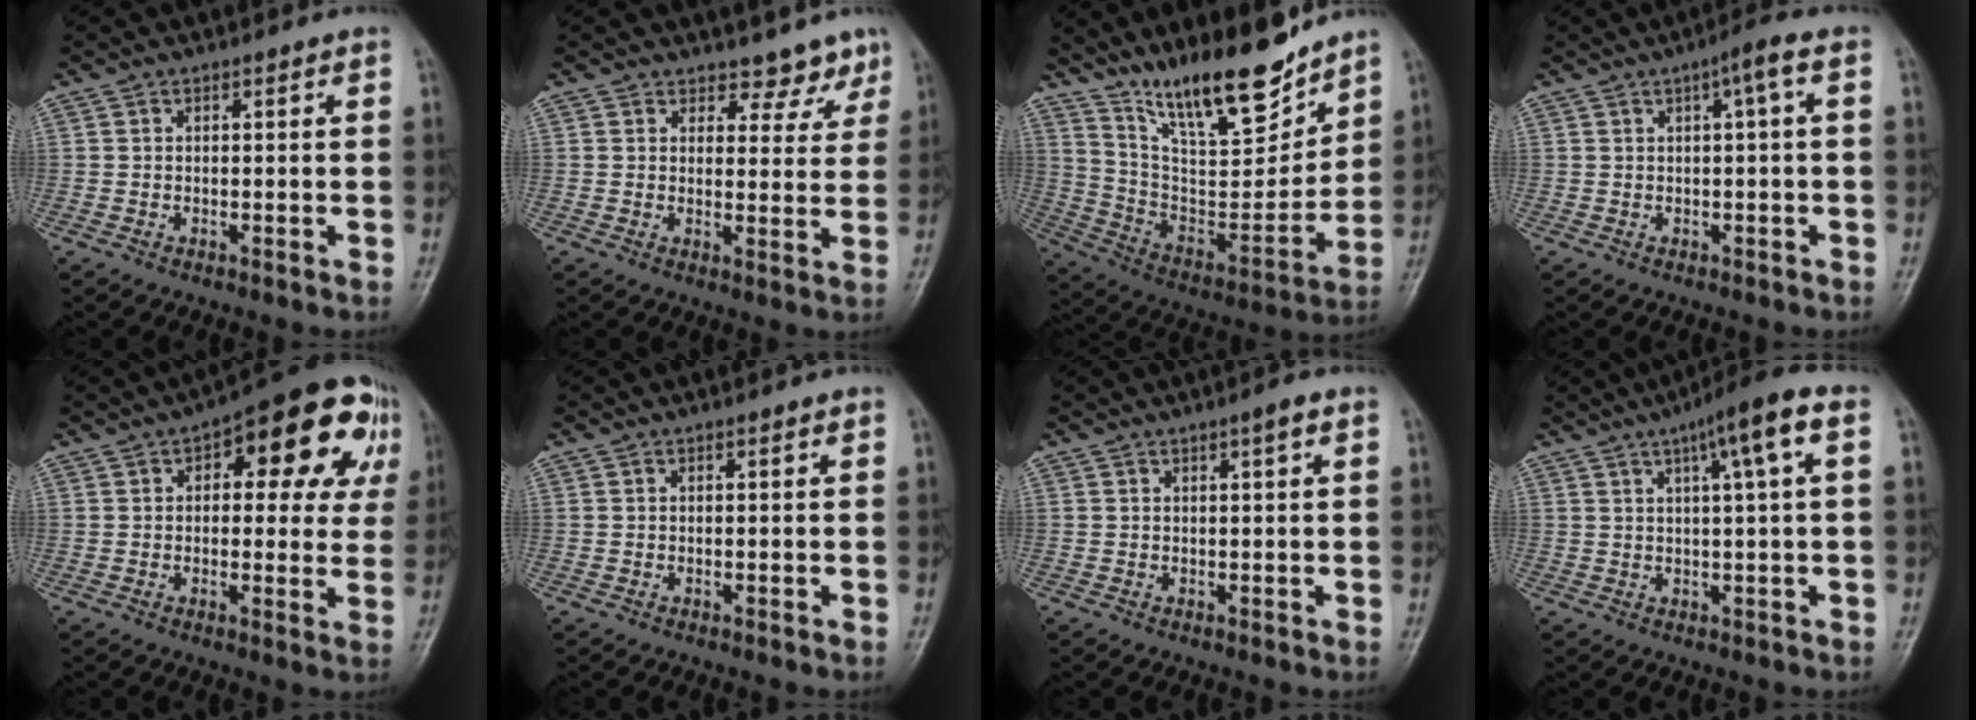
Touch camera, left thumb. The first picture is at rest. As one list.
[{"total": 5.3, "force": [4.4, 2.9, 0.8], "torque": [0.024, -0.032, 0.049]}, {"total": 19.1, "force": [15.0, 5.0, 10.8], "torque": [-0.138, -0.093, 0.270]}, {"total": 3.3, "force": [0.7, 0.3, 3.2], "torque": [-0.051, 0.014, 0.007]}, {"total": 18.2, "force": [6.2, 8.7, 14.7], "torque": [-0.136, 0.018, 0.067]}, {"total": 0.0}, {"total": 1.7, "force": [0.8, 0.1, 1.5], "torque": [-0.026, -0.001, 0.012]}, {"total": 8.7, "force": [3.2, 0.5, 8.0], "torque": [-0.131, 0.016, 0.045]}]